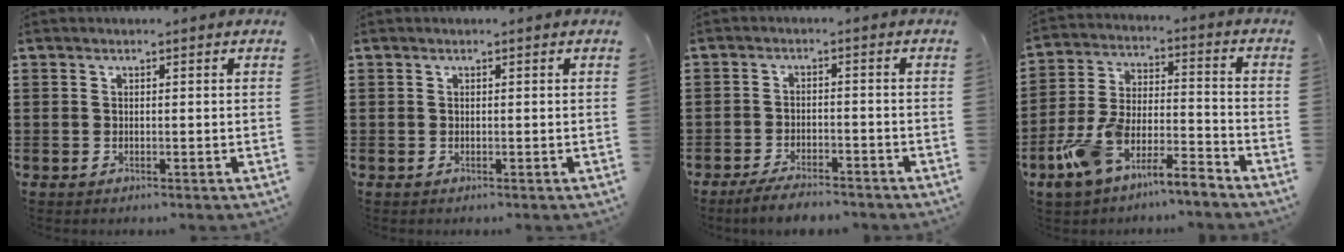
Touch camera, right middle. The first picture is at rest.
{"total": 0.0}
{"total": 3.9, "force": [-3.7, 0.4, 1.2], "torque": [-0.027, 0.000, -0.075]}
{"total": 8.7, "force": [-7.4, 1.5, 4.2], "torque": [-0.096, 0.004, -0.150]}